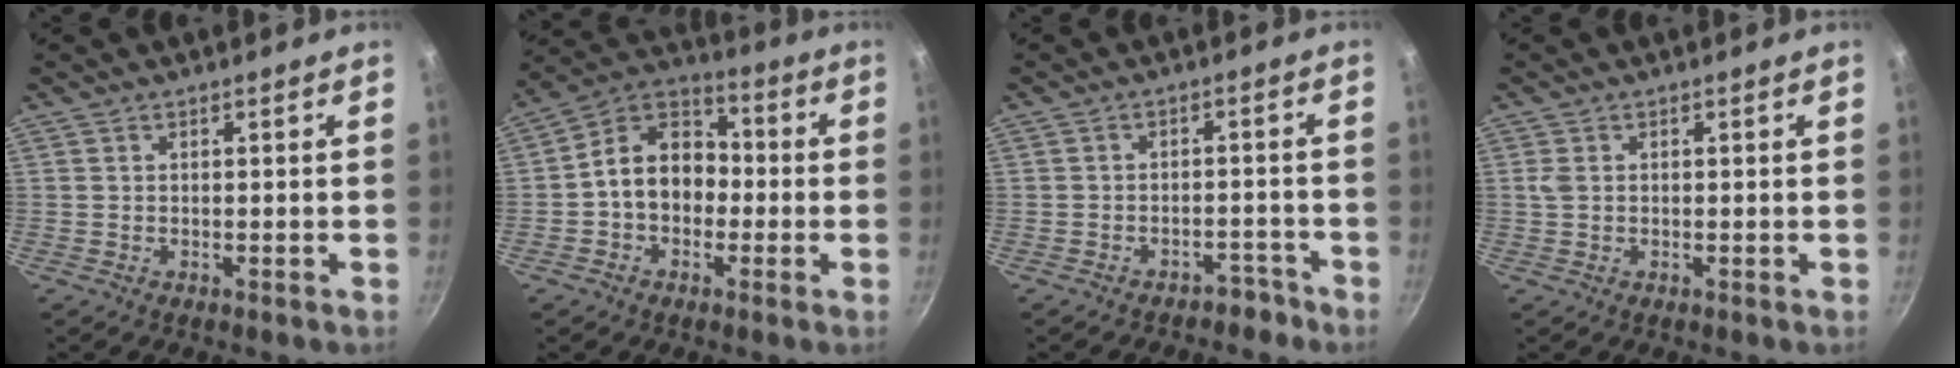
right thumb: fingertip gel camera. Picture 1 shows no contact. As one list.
[{"total": 11.9, "force": [-1.4, 9.2, 7.5], "torque": [-0.077, 0.043, -0.045]}, {"total": 3.7, "force": [-2.9, 2.1, 0.8], "torque": [0.020, 0.046, -0.024]}, {"total": 1.5, "force": [0.2, 1.0, 1.0], "torque": [-0.022, 0.002, 0.005]}]